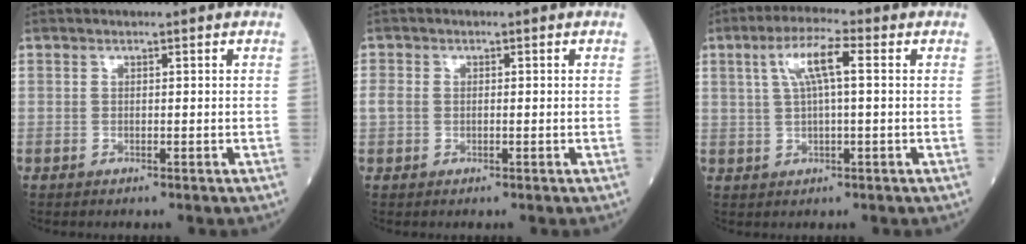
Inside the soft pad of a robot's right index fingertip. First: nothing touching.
{"total": 1.6, "force": [-0.2, 1.3, 1.0], "torque": [-0.030, 0.006, -0.003]}
{"total": 6.2, "force": [1.7, 0.8, 5.9], "torque": [-0.115, 0.019, 0.033]}